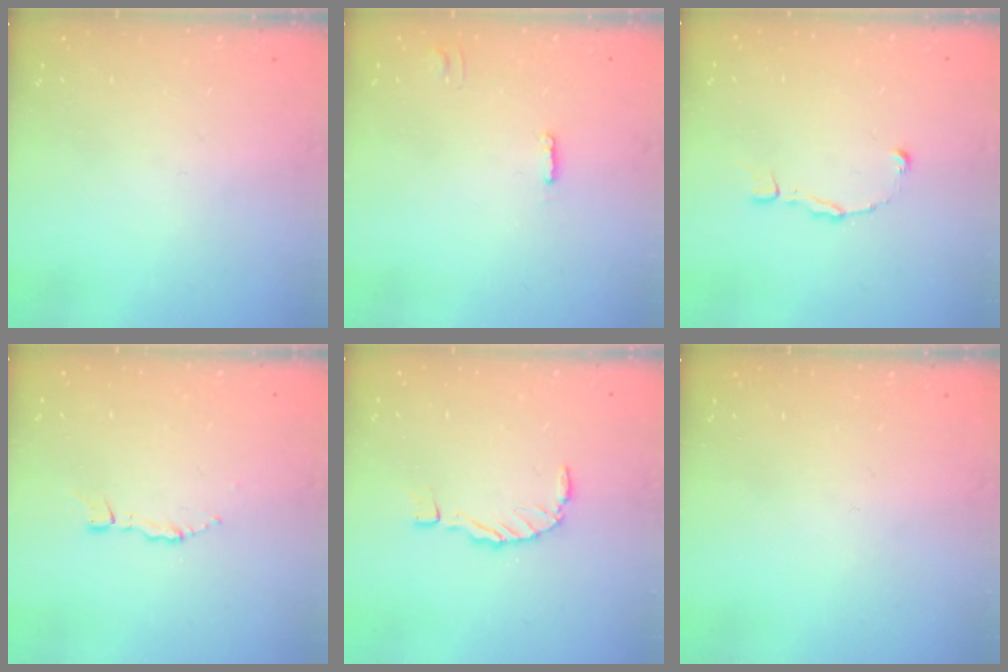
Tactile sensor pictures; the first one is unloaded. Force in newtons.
{"total": 3.2, "press": 3.2, "slide": 0.5}
{"total": 1.5, "press": 1.5, "slide": 0.1}
{"total": 2.2, "press": 2.2, "slide": 0.3}
{"total": 0.0}
{"total": 0.0}